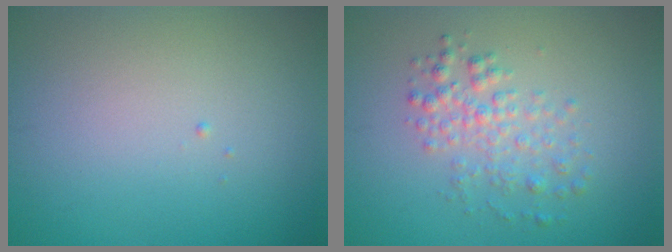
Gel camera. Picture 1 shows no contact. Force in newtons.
{"total": 2.7, "press": 2.7, "slide": 0.0}